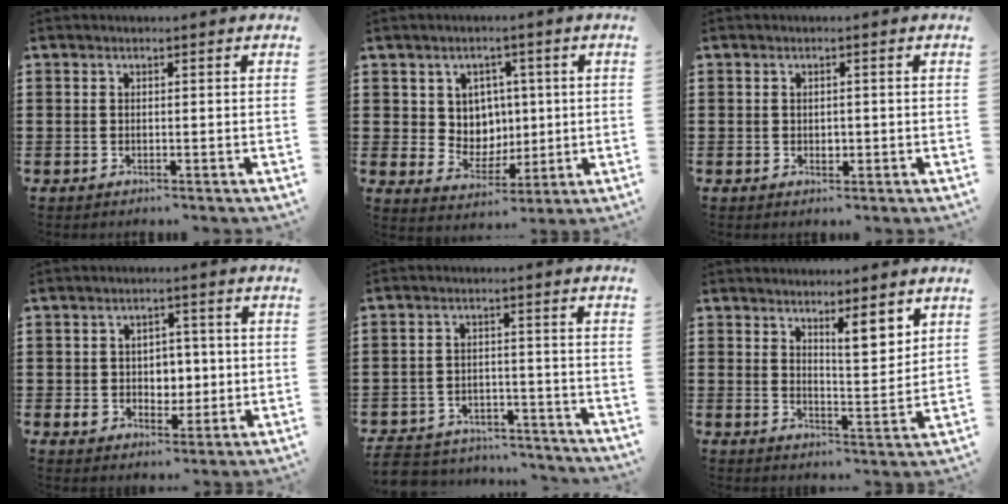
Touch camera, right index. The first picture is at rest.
{"total": 5.6, "force": [2.0, 5.0, 1.2], "torque": [-0.046, 0.000, 0.037]}
{"total": 1.1, "force": [0.0, 0.7, 0.8], "torque": [-0.016, 0.004, -0.001]}
{"total": 4.6, "force": [0.1, 4.2, 2.0], "torque": [-0.046, 0.010, -0.001]}
{"total": 4.5, "force": [-4.4, 0.9, 0.4], "torque": [-0.016, 0.007, -0.091]}
{"total": 6.1, "force": [4.5, 1.7, 3.8], "torque": [-0.062, -0.012, 0.075]}